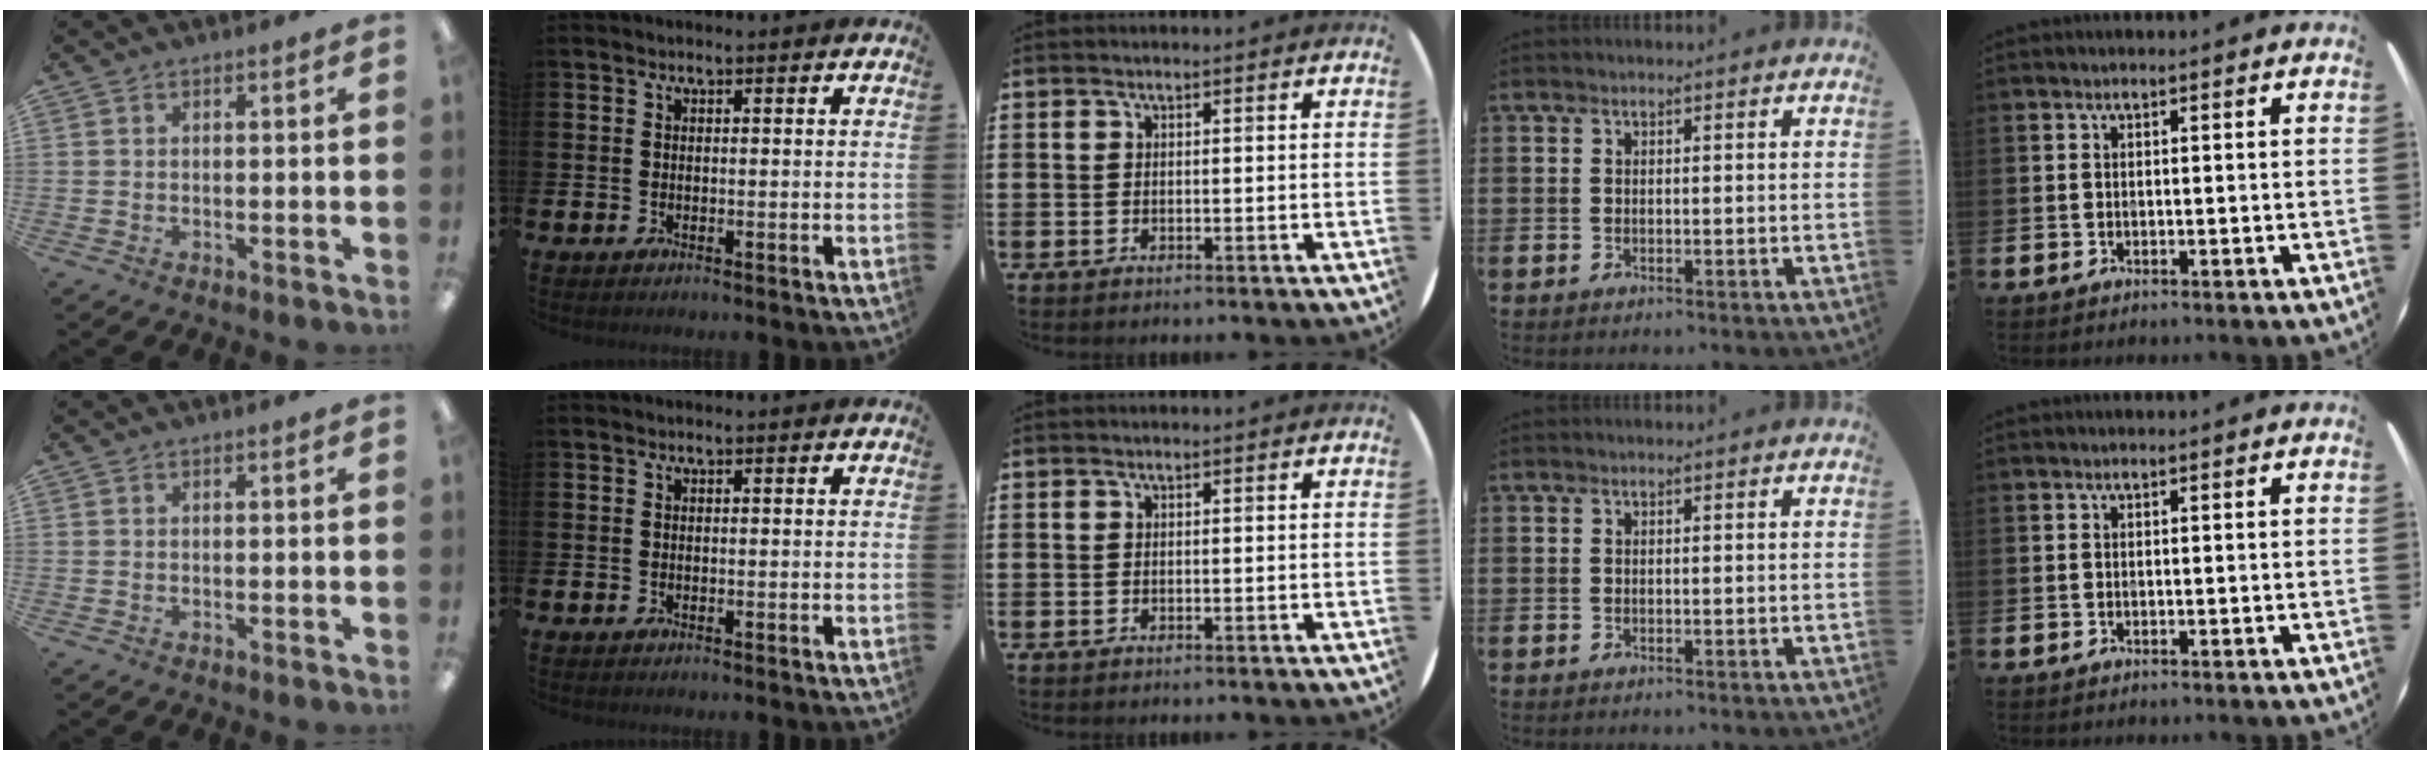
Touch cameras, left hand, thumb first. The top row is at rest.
{}